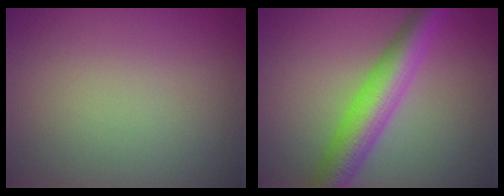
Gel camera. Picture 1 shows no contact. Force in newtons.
{"total": 6.5, "press": 6.5, "slide": 0.1}